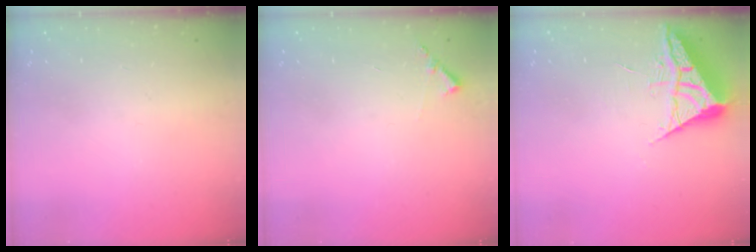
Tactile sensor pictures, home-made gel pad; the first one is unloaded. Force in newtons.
{"total": 5.8, "press": 5.8, "slide": 0.4}
{"total": 6.3, "press": 6.3, "slide": 0.9}